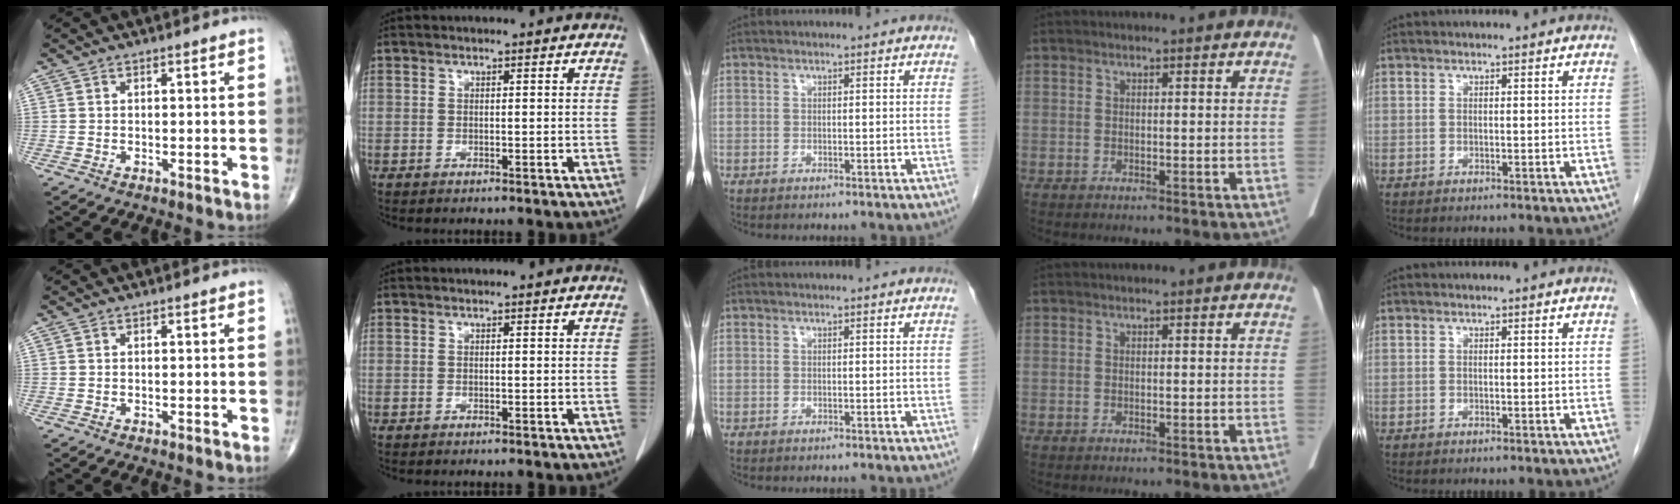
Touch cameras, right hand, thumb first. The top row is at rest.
{}